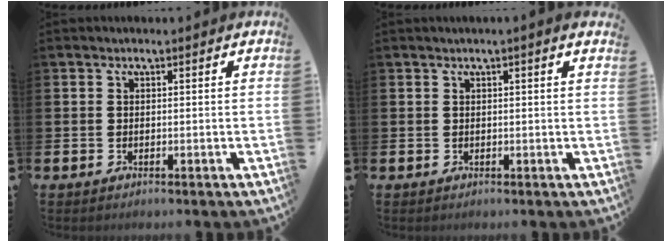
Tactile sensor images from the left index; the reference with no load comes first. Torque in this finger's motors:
{"motor_torque": [0.93, -1.12, 0.47, 0.10]}